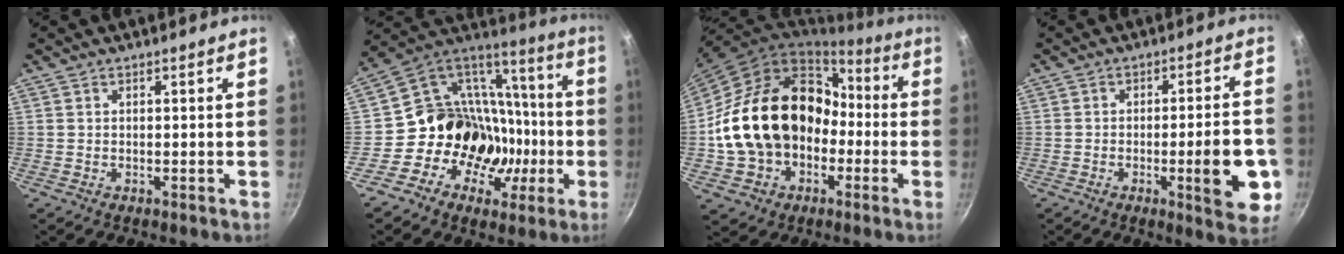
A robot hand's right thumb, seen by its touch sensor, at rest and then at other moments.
{"total": 22.0, "force": [-5.4, 18.4, 10.7], "torque": [-0.132, 0.057, -0.089]}
{"total": 23.1, "force": [-2.4, 17.6, 14.7], "torque": [-0.229, 0.070, -0.023]}
{"total": 12.0, "force": [-3.2, 2.9, 11.2], "torque": [-0.133, 0.010, -0.043]}